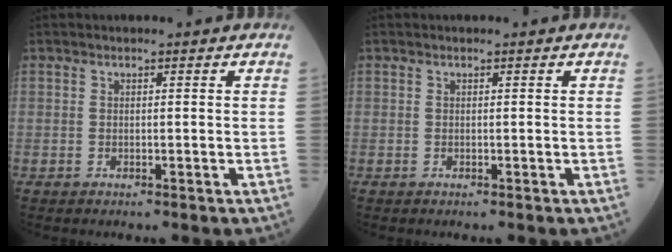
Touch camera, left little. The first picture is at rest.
{"total": 0.0}